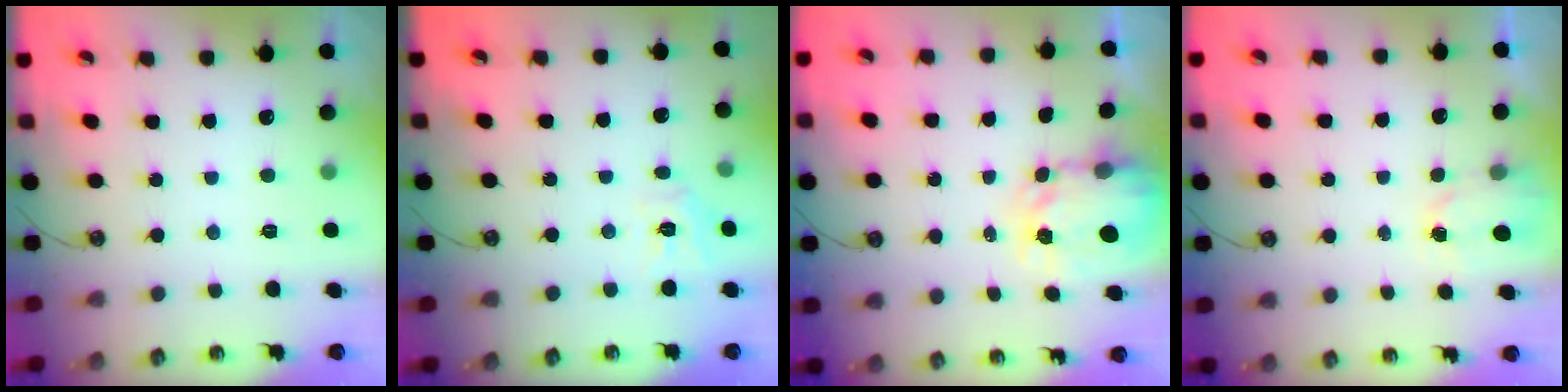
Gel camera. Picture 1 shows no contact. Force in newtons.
{"total": 7.6, "press": 7.5, "slide": 0.7}
{"total": 5.0, "press": 5.0, "slide": 0.4}
{"total": 1.5, "press": 1.5, "slide": 0.3}